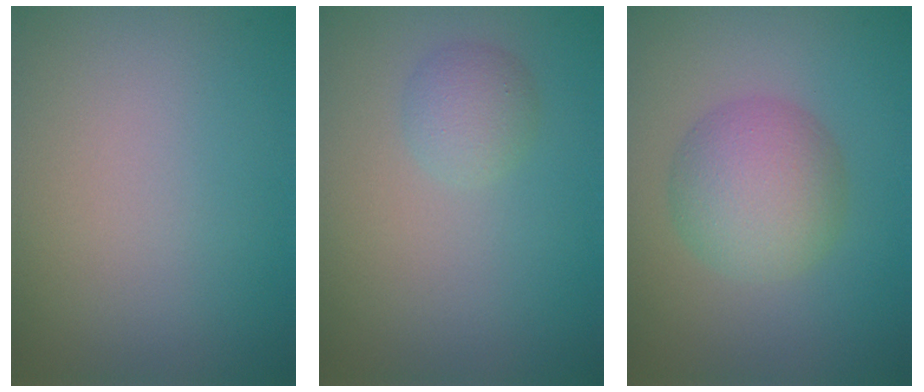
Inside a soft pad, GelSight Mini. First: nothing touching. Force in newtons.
{"total": 1.9, "press": 1.9, "slide": 0.1}
{"total": 5.1, "press": 5.1, "slide": 0.2}